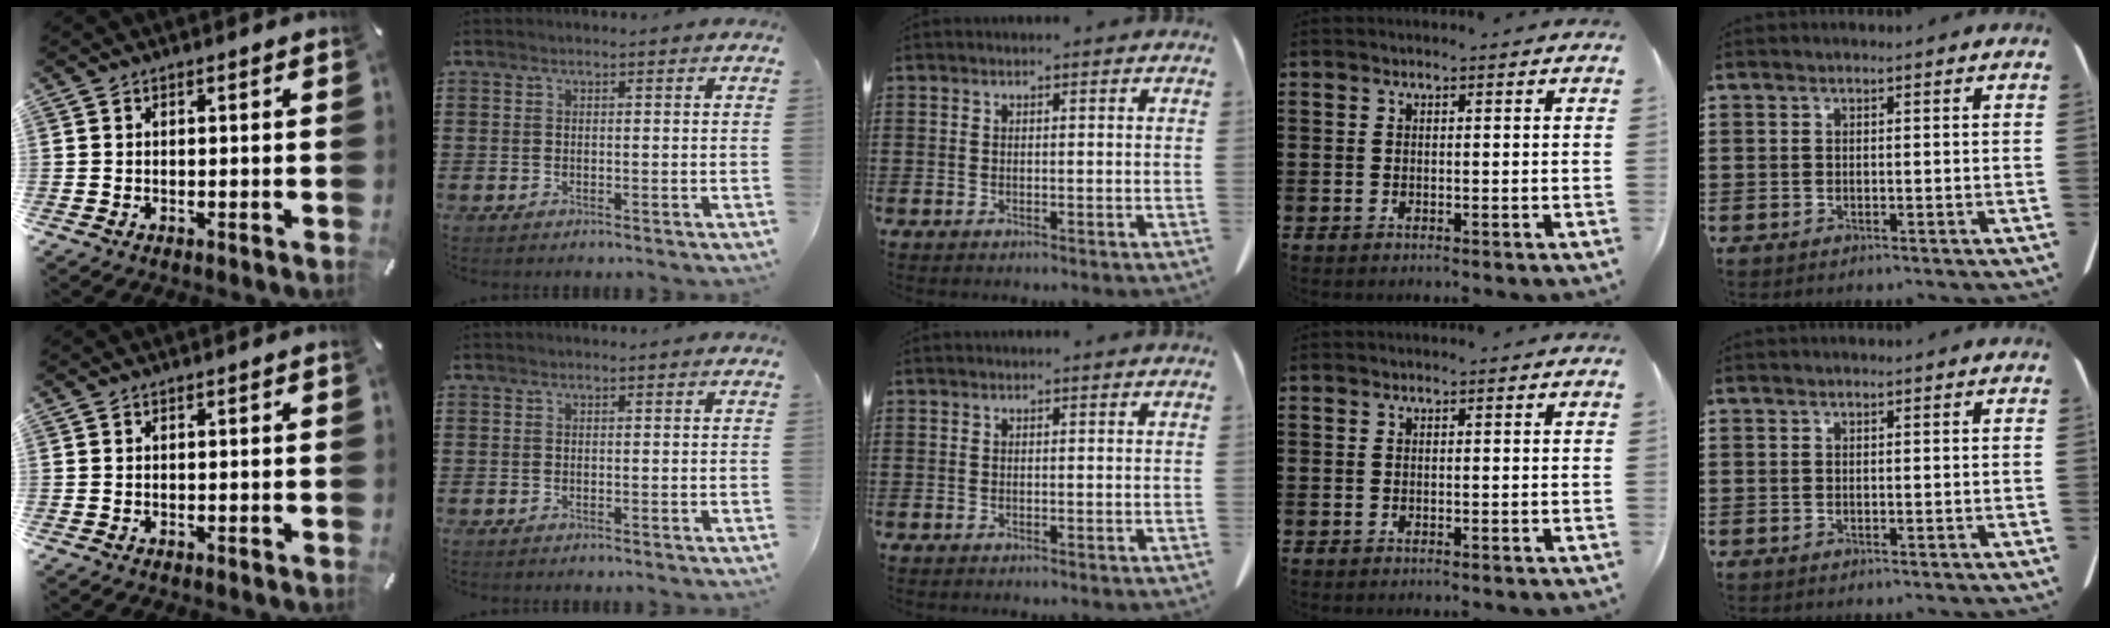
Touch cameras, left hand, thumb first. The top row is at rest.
{}